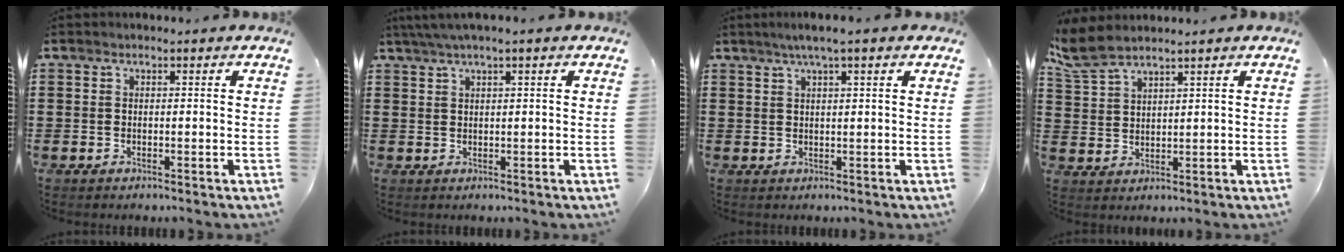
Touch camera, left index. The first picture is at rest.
{"total": 2.2, "force": [1.1, 0.0, 1.9], "torque": [-0.035, 0.000, 0.020]}
{"total": 2.8, "force": [1.7, 0.0, 2.3], "torque": [-0.046, 0.003, 0.029]}
{"total": 5.0, "force": [4.0, 1.3, 2.6], "torque": [-0.065, -0.002, 0.075]}